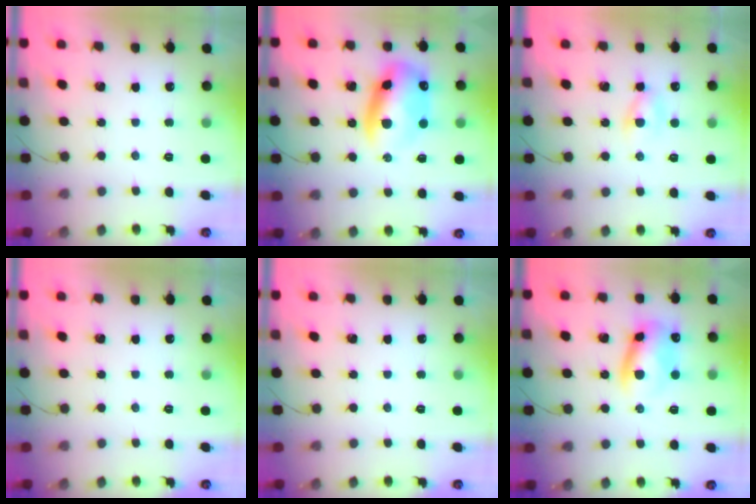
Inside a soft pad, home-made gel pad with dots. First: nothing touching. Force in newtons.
{"total": 13.1, "press": 12.7, "slide": 3.2}
{"total": 2.2, "press": 2.0, "slide": 0.9}
{"total": 0.0}
{"total": 0.0}
{"total": 9.4, "press": 9.3, "slide": 1.5}